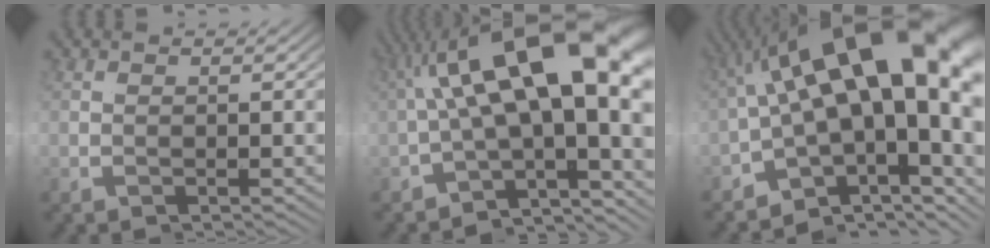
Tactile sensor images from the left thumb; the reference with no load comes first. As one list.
[{"total": 11.8, "force": [0.5, 5.0, 10.7], "torque": [-0.171, 0.018, 0.000]}, {"total": 14.9, "force": [0.8, 7.3, 13.0], "torque": [-0.199, 0.028, 0.002]}]